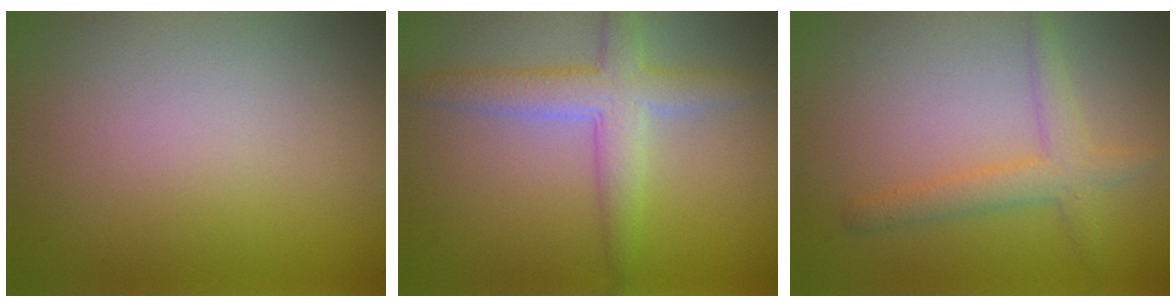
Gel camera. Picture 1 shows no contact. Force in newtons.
{"total": 4.3, "press": 4.3, "slide": 0.1}
{"total": 2.9, "press": 2.9, "slide": 0.1}